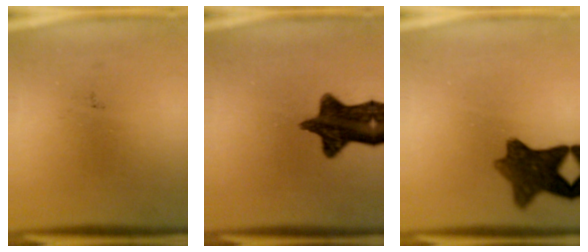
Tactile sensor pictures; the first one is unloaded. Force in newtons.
{"total": 12.3}
{"total": 8.5}